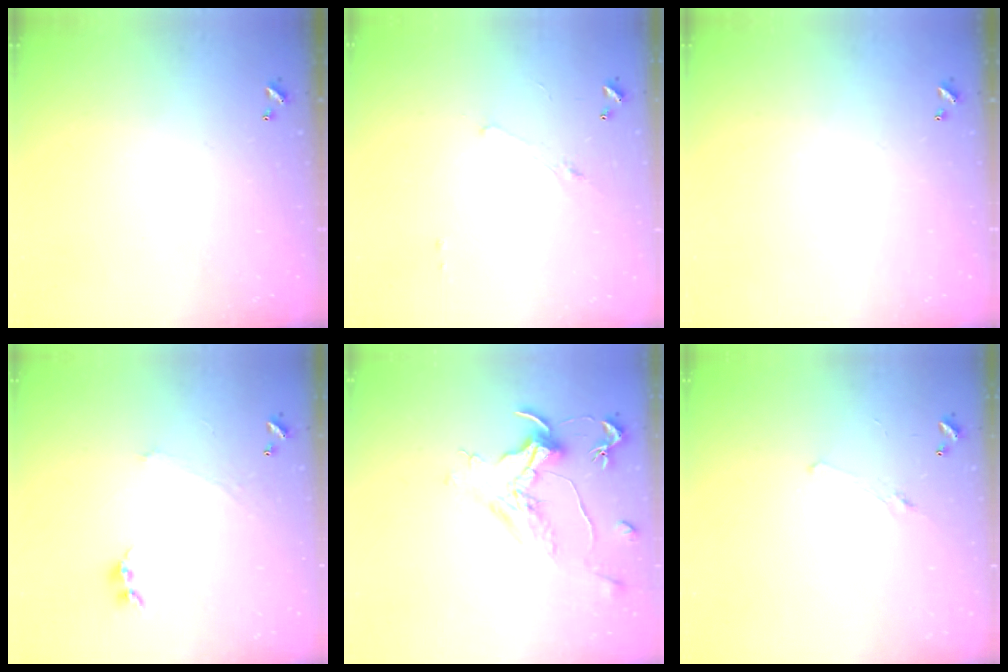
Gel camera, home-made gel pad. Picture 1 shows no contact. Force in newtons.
{"total": 1.3, "press": 1.2, "slide": 0.6}
{"total": 0.0}
{"total": 0.0}
{"total": 1.5, "press": 1.2, "slide": 0.9}
{"total": 0.8, "press": 0.1, "slide": 0.8}